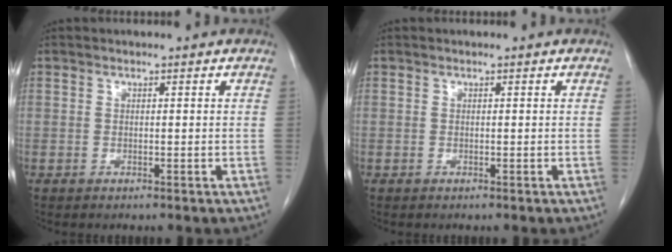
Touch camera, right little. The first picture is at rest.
{"total": 0.0}